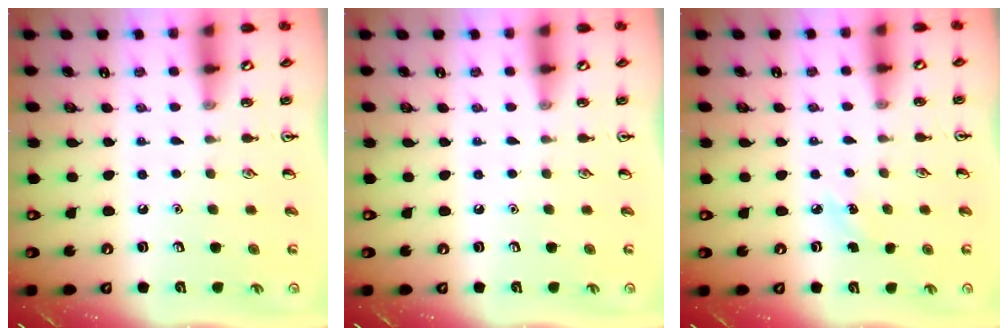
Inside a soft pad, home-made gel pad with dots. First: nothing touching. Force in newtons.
{"total": 0.0}
{"total": 3.2, "press": 3.0, "slide": 1.1}